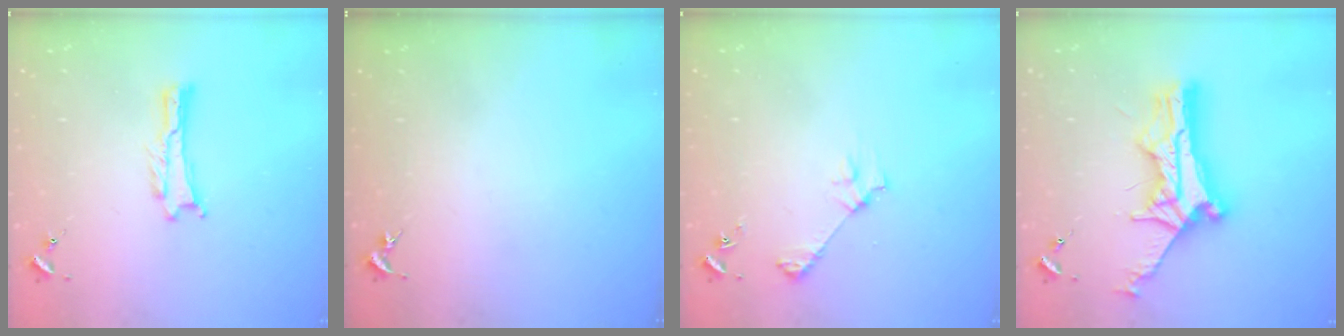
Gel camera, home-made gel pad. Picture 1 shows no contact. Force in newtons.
{"total": 0.0}
{"total": 3.6, "press": 3.6, "slide": 0.3}
{"total": 12.0, "press": 12.0, "slide": 0.8}